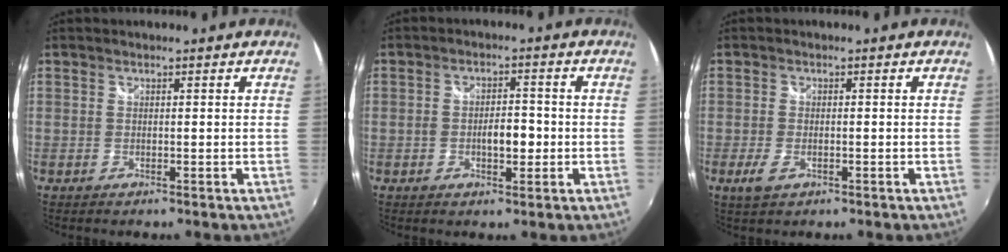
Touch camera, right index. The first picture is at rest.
{"total": 4.2, "force": [-1.0, 2.0, 3.6], "torque": [-0.061, 0.001, -0.014]}
{"total": 3.4, "force": [-1.5, 1.7, 2.5], "torque": [-0.059, -0.008, -0.027]}